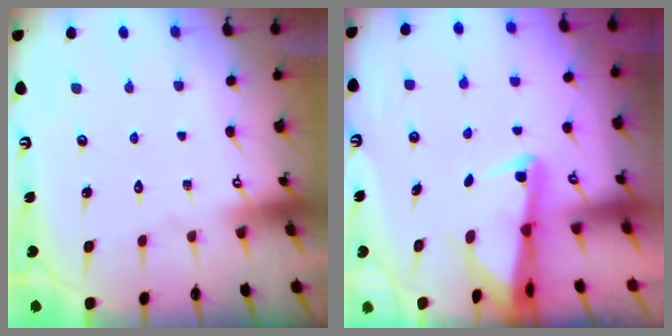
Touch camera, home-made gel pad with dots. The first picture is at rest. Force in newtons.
{"total": 2.6, "press": 2.5, "slide": 0.5}